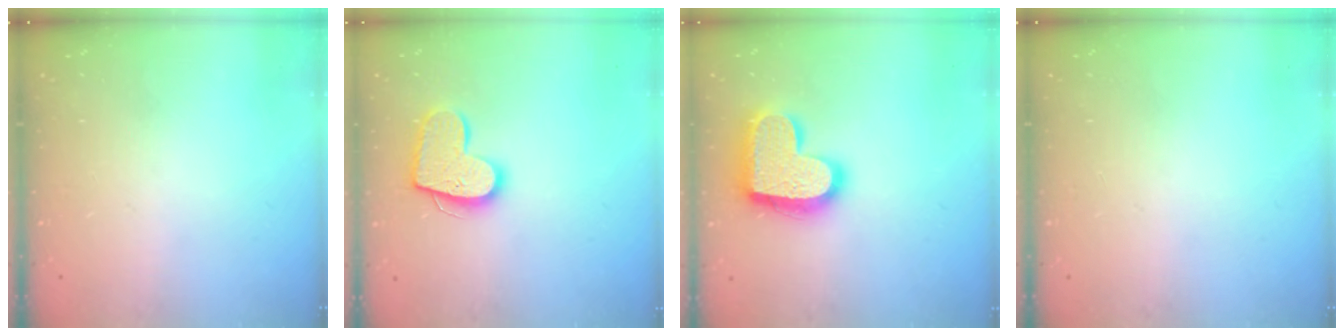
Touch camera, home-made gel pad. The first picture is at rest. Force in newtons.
{"total": 14.2, "press": 14.2, "slide": 1.0}
{"total": 19.6, "press": 19.5, "slide": 1.3}
{"total": 0.0}